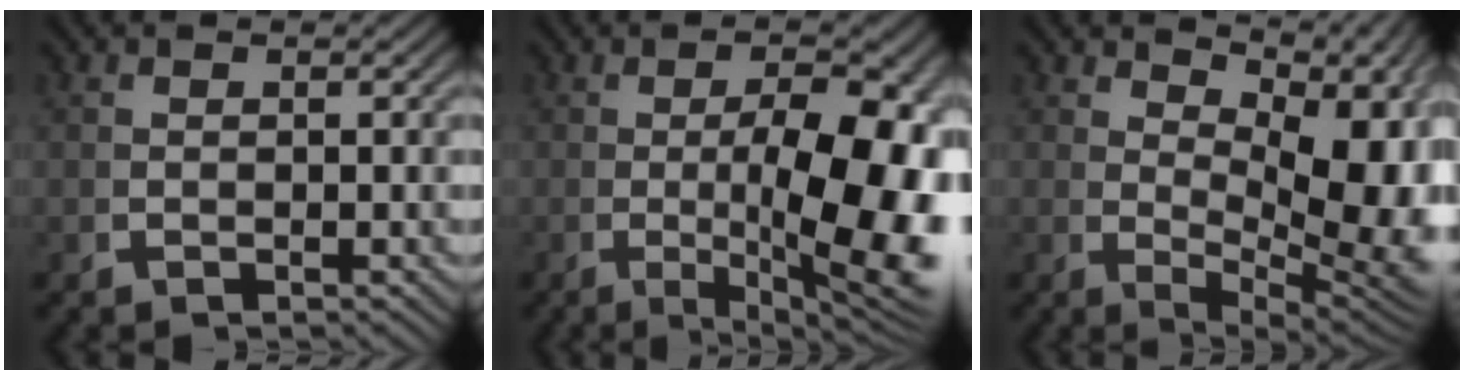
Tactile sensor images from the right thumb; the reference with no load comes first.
{"total": 12.3, "force": [-1.1, 5.0, 11.2], "torque": [-0.160, -0.027, 0.002]}
{"total": 10.8, "force": [1.4, 5.3, 9.2], "torque": [-0.138, -0.029, 0.045]}